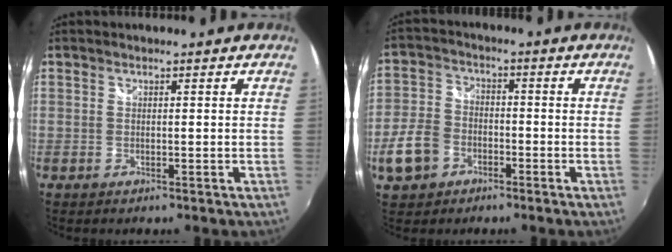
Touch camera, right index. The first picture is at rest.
{"total": 8.7, "force": [-4.0, 6.6, 4.0], "torque": [-0.100, 0.012, -0.076]}